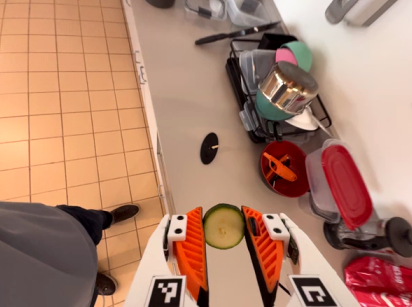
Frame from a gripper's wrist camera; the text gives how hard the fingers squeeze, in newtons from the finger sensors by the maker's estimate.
{"total": 7.4, "left": 7.6, "right": 7.2}